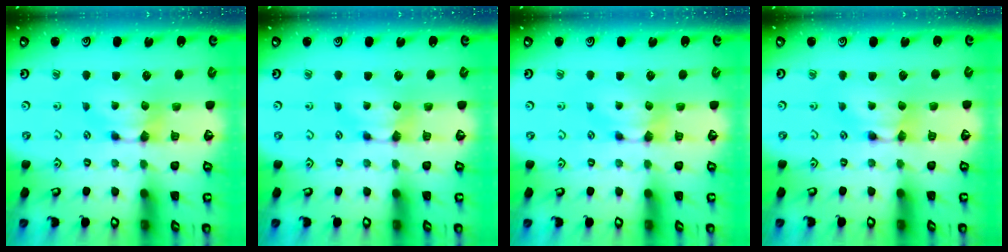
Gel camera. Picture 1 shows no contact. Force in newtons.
{"total": 0.0}
{"total": 0.0}
{"total": 1.6, "press": 1.6, "slide": 0.2}